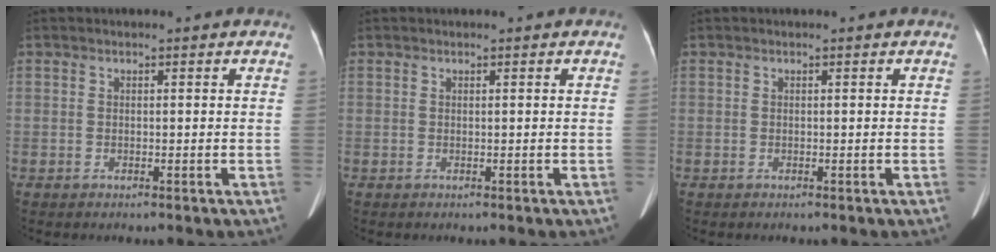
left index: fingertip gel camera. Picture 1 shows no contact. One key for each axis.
{"total": 0.0}
{"total": 0.0}